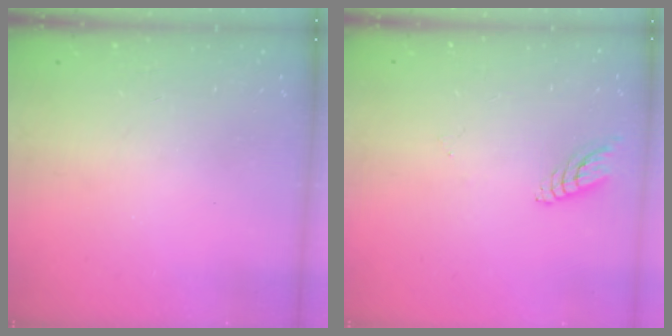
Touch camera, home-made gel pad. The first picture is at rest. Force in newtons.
{"total": 6.4, "press": 6.3, "slide": 0.4}